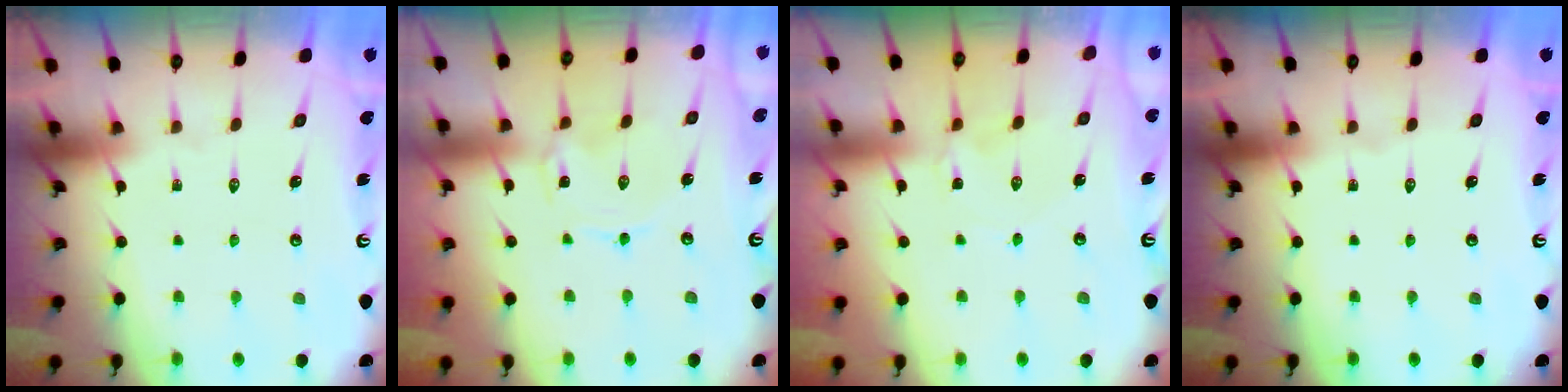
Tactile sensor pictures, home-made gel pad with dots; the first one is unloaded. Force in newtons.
{"total": 1.0, "press": 1.0, "slide": 0.1}
{"total": 0.9, "press": 0.8, "slide": 0.2}
{"total": 0.0}